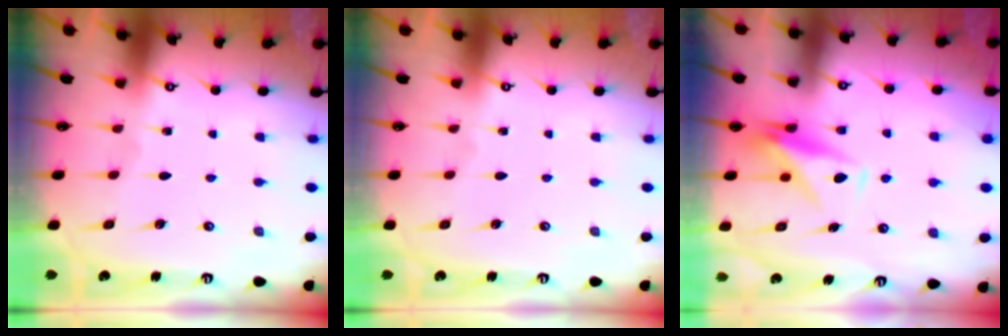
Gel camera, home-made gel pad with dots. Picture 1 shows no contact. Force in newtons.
{"total": 0.0}
{"total": 8.8, "press": 8.6, "slide": 1.7}